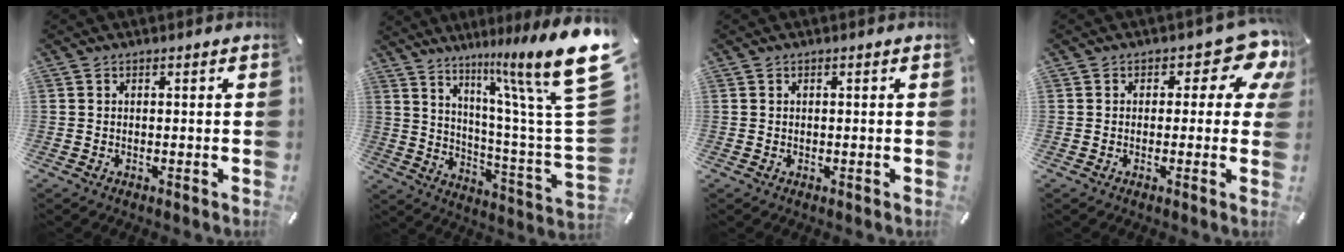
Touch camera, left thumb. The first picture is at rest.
{"total": 20.1, "force": [11.9, 3.1, 15.9], "torque": [-0.232, -0.095, 0.183]}
{"total": 0.0}
{"total": 9.5, "force": [4.0, 4.9, 7.1], "torque": [-0.084, -0.026, 0.067]}